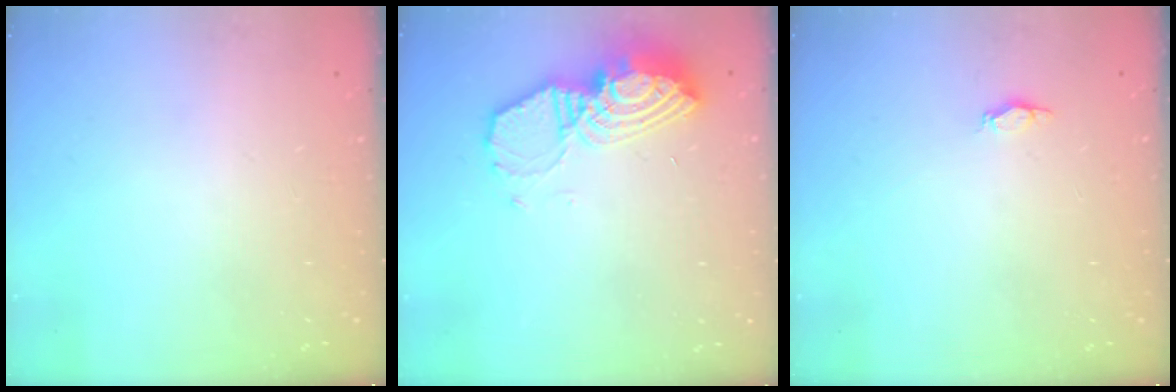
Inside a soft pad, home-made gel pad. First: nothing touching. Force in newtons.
{"total": 15.7, "press": 15.6, "slide": 1.5}
{"total": 4.0, "press": 3.7, "slide": 1.6}